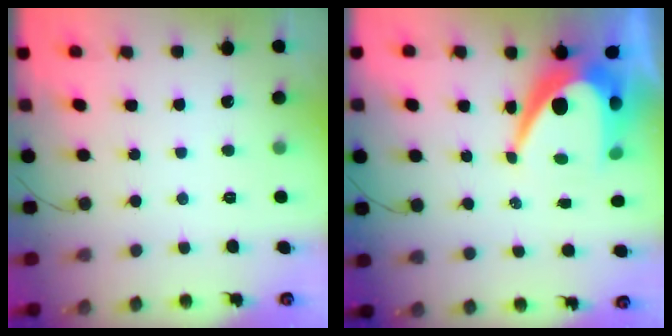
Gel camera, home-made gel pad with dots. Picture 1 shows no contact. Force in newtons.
{"total": 13.1, "press": 13.1, "slide": 0.9}